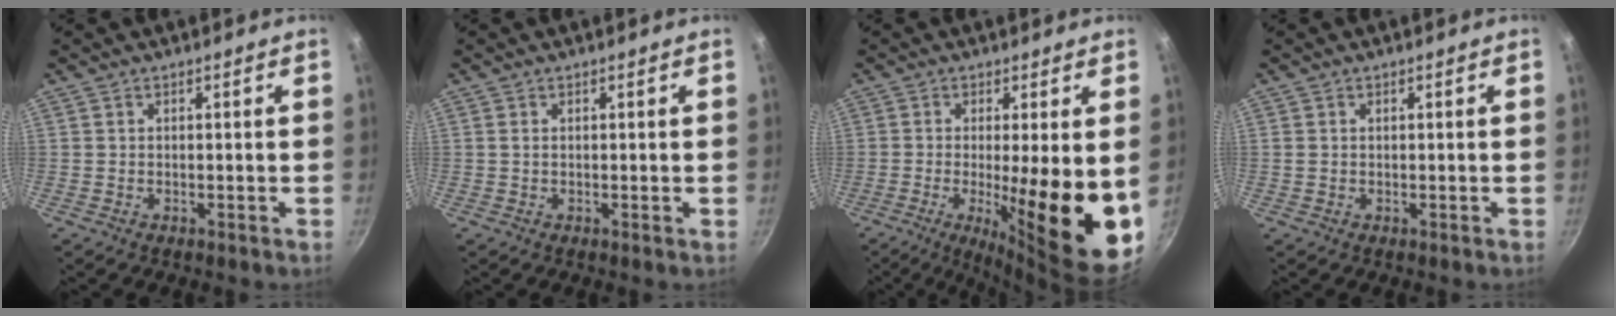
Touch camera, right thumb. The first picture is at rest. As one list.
[{"total": 0.5, "force": [0.1, 0.1, 0.5], "torque": [-0.009, -0.001, 0.000]}, {"total": 17.8, "force": [-2.2, 3.8, 17.3], "torque": [-0.238, -0.027, -0.024]}, {"total": 0.6, "force": [0.2, 0.5, 0.4], "torque": [-0.007, 0.002, 0.003]}]